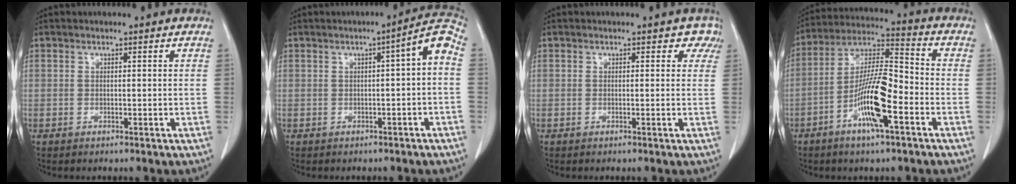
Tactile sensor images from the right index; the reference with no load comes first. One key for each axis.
{"total": 5.3, "fx": -0.5, "fy": 0.7, "fz": 5.3, "tx": -0.063, "ty": 0.019, "tz": -0.010}
{"total": 1.8, "fx": 1.0, "fy": 1.4, "fz": 0.6, "tx": 0.016, "ty": -0.002, "tz": -0.003}
{"total": 12.6, "fx": -4.9, "fy": 2.1, "fz": 11.4, "tx": -0.219, "ty": 0.004, "tz": -0.091}